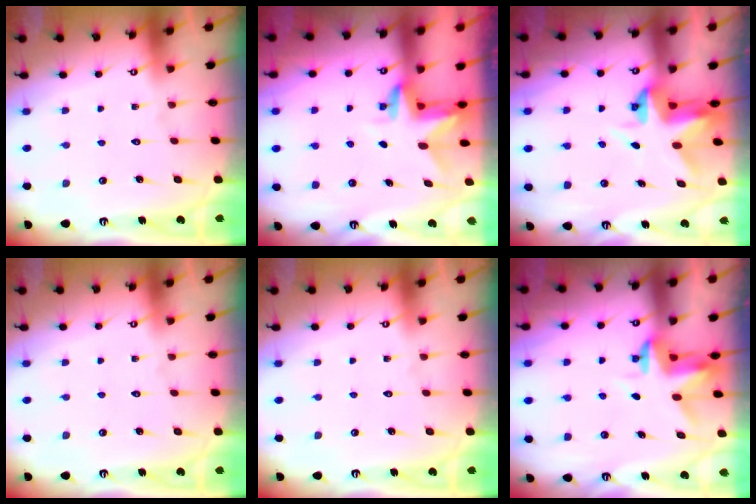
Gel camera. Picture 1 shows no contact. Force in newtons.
{"total": 2.9, "press": 2.9, "slide": 0.2}
{"total": 4.2, "press": 4.2, "slide": 0.2}
{"total": 0.0}
{"total": 0.0}
{"total": 3.4, "press": 3.4, "slide": 0.3}